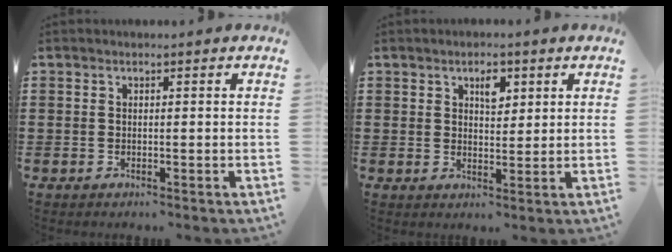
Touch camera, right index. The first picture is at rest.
{"total": 3.3, "force": [1.7, 1.8, 2.3], "torque": [-0.035, 0.002, 0.025]}